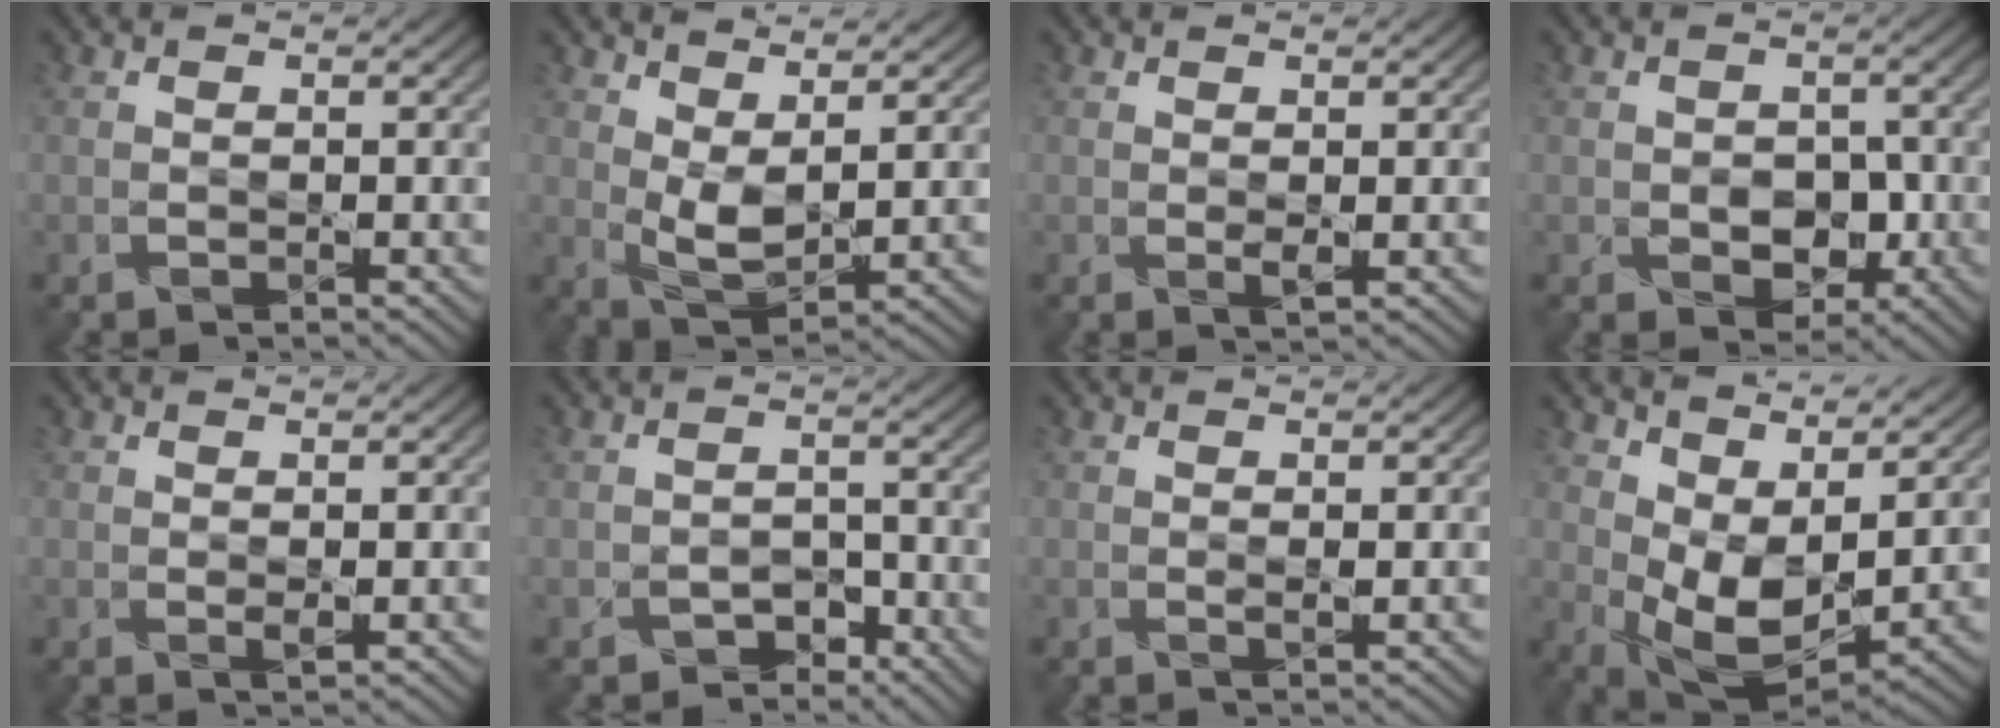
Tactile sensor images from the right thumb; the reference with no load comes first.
{"total": 5.2, "force": [2.6, 2.3, 3.8], "torque": [-0.086, -0.002, 0.050]}
{"total": 0.9, "force": [0.3, 0.3, 0.8], "torque": [-0.018, -0.004, 0.007]}
{"total": 4.0, "force": [-1.1, 3.1, 2.2], "torque": [-0.029, -0.005, -0.019]}
{"total": 0.9, "force": [0.4, 0.4, 0.7], "torque": [-0.015, -0.003, 0.010]}
{"total": 2.5, "force": [-2.1, 1.4, 0.4], "torque": [0.002, 0.005, -0.035]}
{"total": 0.7, "force": [0.4, 0.1, 0.5], "torque": [-0.010, -0.001, 0.006]}
{"total": 9.3, "force": [4.4, 4.7, 6.7], "torque": [-0.136, -0.006, 0.082]}